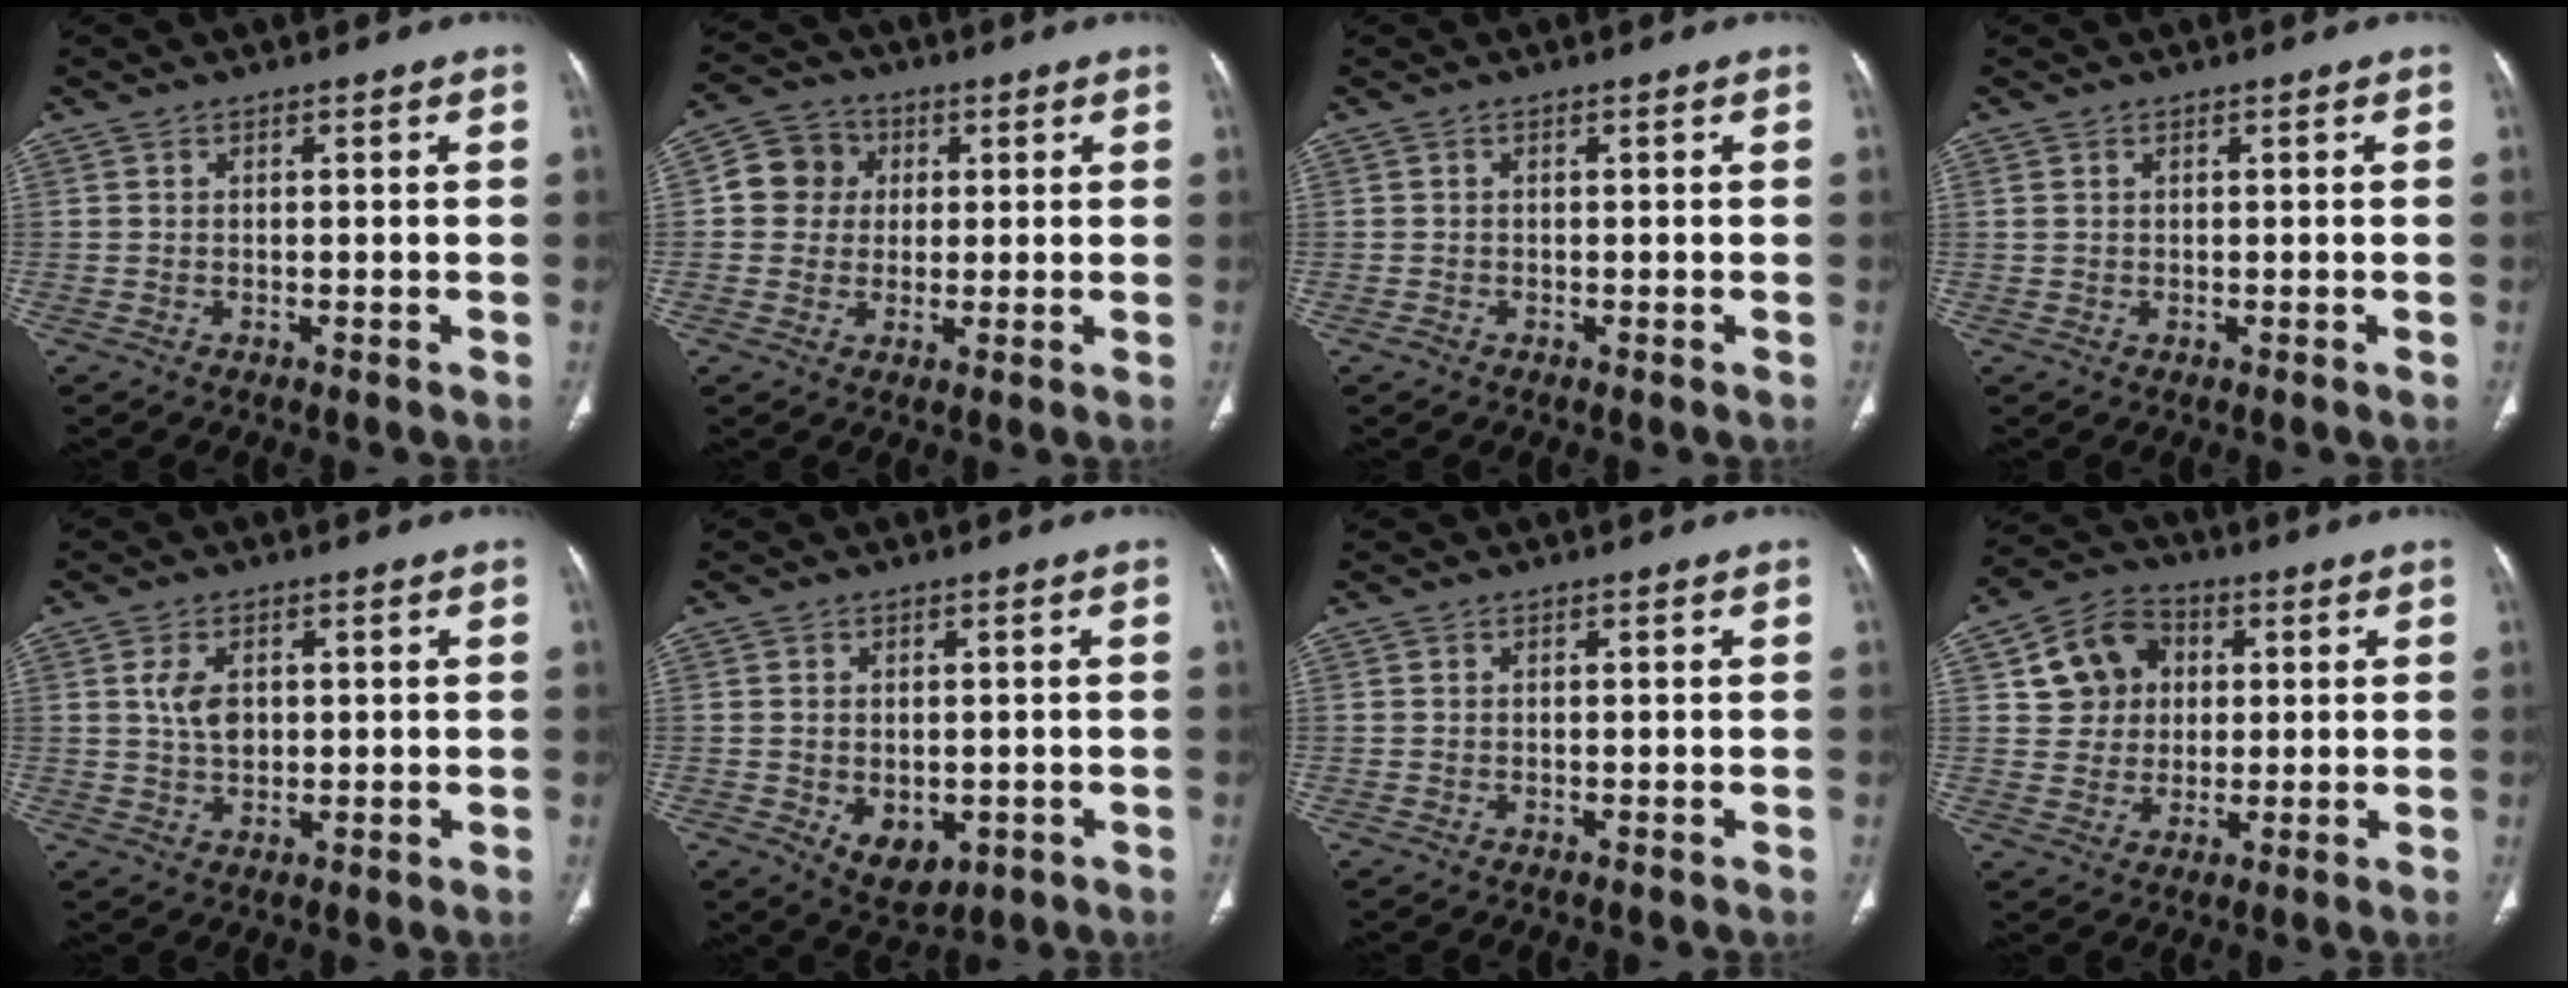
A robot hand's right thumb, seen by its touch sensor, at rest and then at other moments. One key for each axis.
{"total": 7.5, "fx": 1.2, "fy": 7.0, "fz": 2.5, "tx": -0.018, "ty": 0.009, "tz": 0.010}
{"total": 0.6, "fx": -0.3, "fy": 0.4, "fz": 0.1, "tx": -0.003, "ty": 0.001, "tz": -0.010}
{"total": 0.8, "fx": 0.4, "fy": 0.5, "fz": 0.5, "tx": -0.012, "ty": 0.007, "tz": 0.011}
{"total": 4.7, "fx": 1.0, "fy": 3.0, "fz": 3.4, "tx": -0.057, "ty": -0.002, "tz": 0.021}
{"total": 6.6, "fx": -1.5, "fy": 4.5, "fz": 4.5, "tx": -0.049, "ty": -0.004, "tz": -0.004}
{"total": 0.0}
{"total": 10.3, "fx": 2.4, "fy": 9.1, "fz": 4.3, "tx": -0.041, "ty": 0.006, "tz": 0.036}